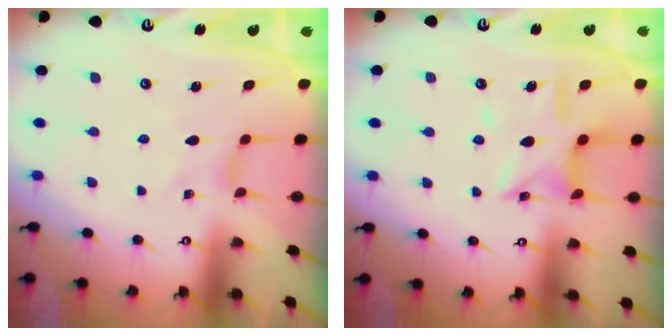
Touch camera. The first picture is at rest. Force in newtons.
{"total": 11.3, "press": 11.3, "slide": 0.8}